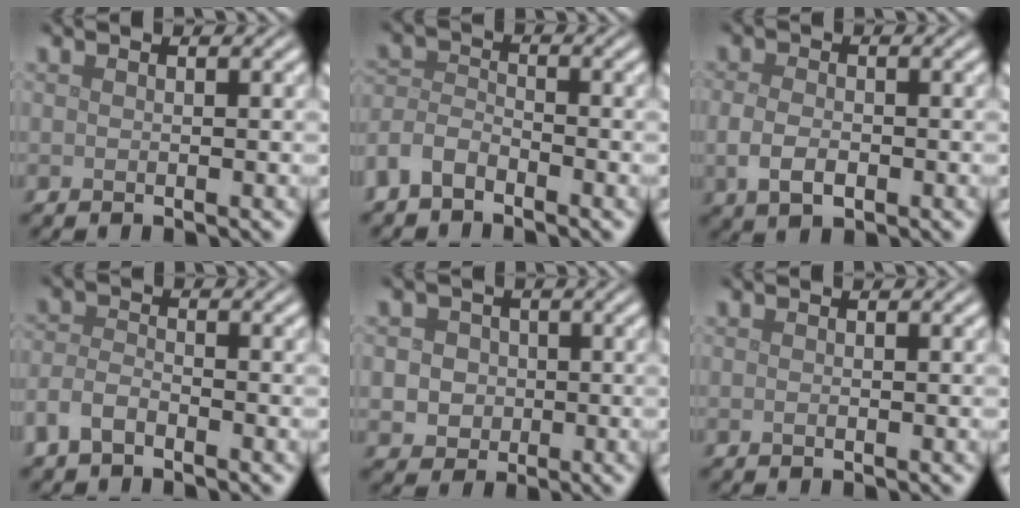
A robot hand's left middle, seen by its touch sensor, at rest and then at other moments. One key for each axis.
{"total": 3.1, "fx": -2.3, "fy": 1.5, "fz": 1.3, "tx": -0.028, "ty": 0.005, "tz": -0.059}
{"total": 2.7, "fx": -0.7, "fy": 1.7, "fz": 2.0, "tx": -0.043, "ty": -0.005, "tz": -0.012}
{"total": 2.4, "fx": -1.8, "fy": 1.0, "fz": 1.3, "tx": -0.028, "ty": 0.004, "tz": -0.043}
{"total": 4.3, "fx": 0.3, "fy": 3.9, "fz": 1.7, "tx": -0.015, "ty": 0.021, "tz": -0.009}
{"total": 0.0}